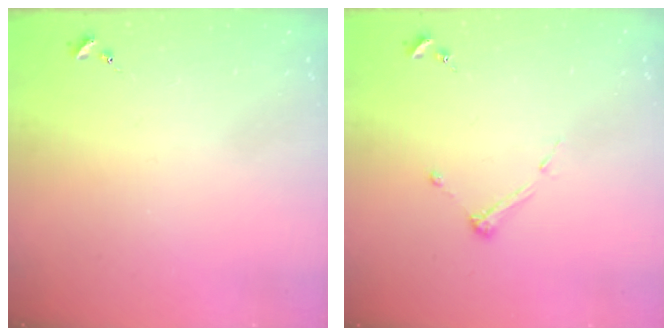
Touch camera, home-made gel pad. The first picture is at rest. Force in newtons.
{"total": 4.4, "press": 4.3, "slide": 0.5}